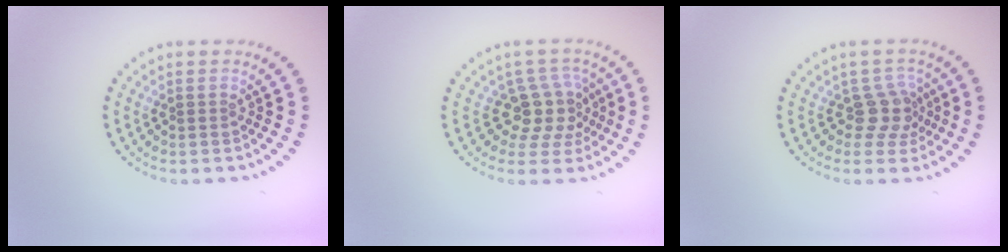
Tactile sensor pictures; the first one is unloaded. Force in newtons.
{"total": 3.7, "press": 3.0, "slide": 2.2}
{"total": 2.7, "press": 2.1, "slide": 1.8}